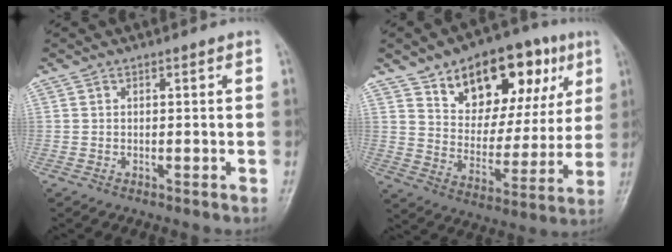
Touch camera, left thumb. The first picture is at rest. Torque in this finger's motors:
{"motor_torque": [0.87, 0.76, 1.29, -1.48, 0.22]}